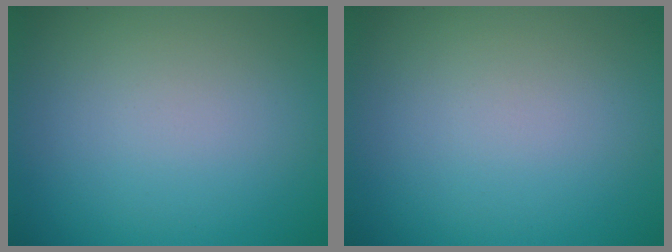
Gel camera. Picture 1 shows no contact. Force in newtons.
{"total": 0.0}